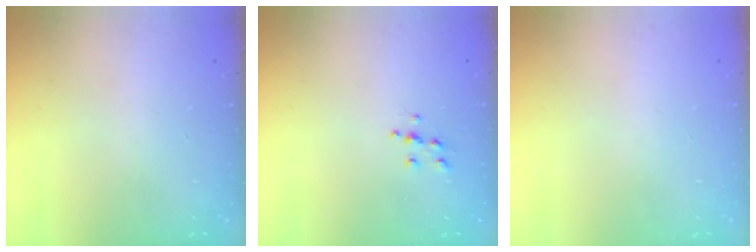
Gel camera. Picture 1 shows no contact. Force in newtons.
{"total": 5.5, "press": 5.5, "slide": 0.5}
{"total": 0.0}